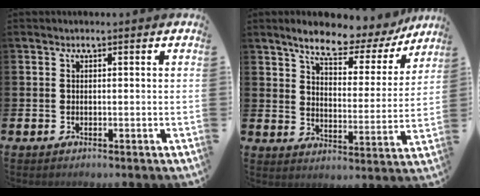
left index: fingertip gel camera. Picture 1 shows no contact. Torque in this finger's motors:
{"motor_torque": [1.50, -0.64, 0.91, 0.21]}